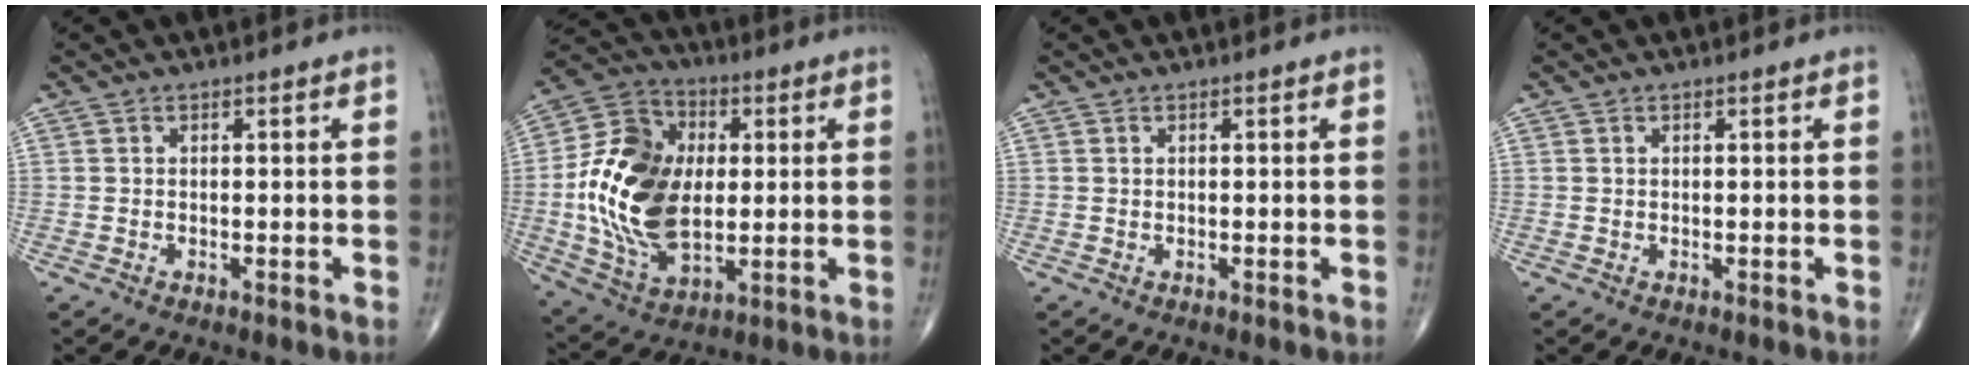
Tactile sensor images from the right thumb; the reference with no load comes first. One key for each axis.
{"total": 20.2, "fx": 0.7, "fy": 13.0, "fz": 15.4, "tx": -0.277, "ty": 0.002, "tz": 0.015}
{"total": 0.0}
{"total": 0.0}